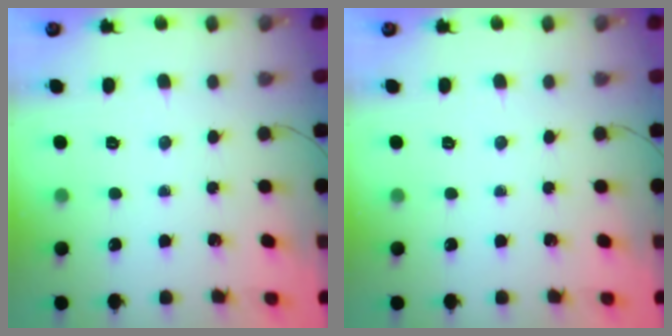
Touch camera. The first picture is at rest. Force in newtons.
{"total": 0.0}